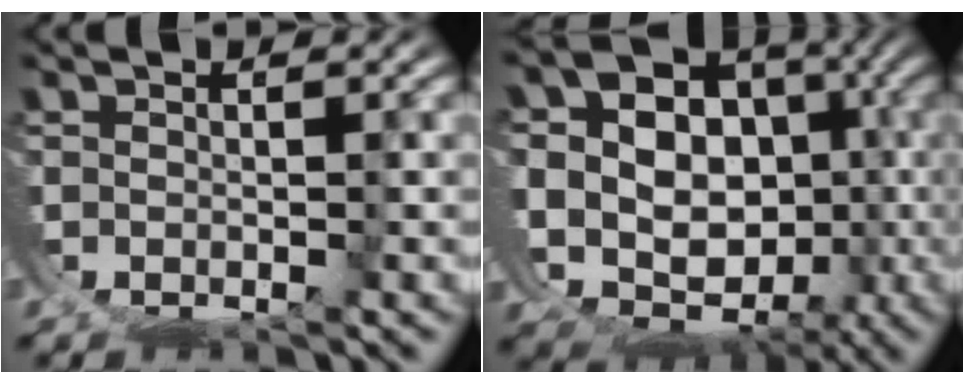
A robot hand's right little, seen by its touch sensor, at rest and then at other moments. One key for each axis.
{"total": 16.3, "fx": -0.1, "fy": 14.0, "fz": 8.3, "tx": -0.178, "ty": -0.053, "tz": 0.009}